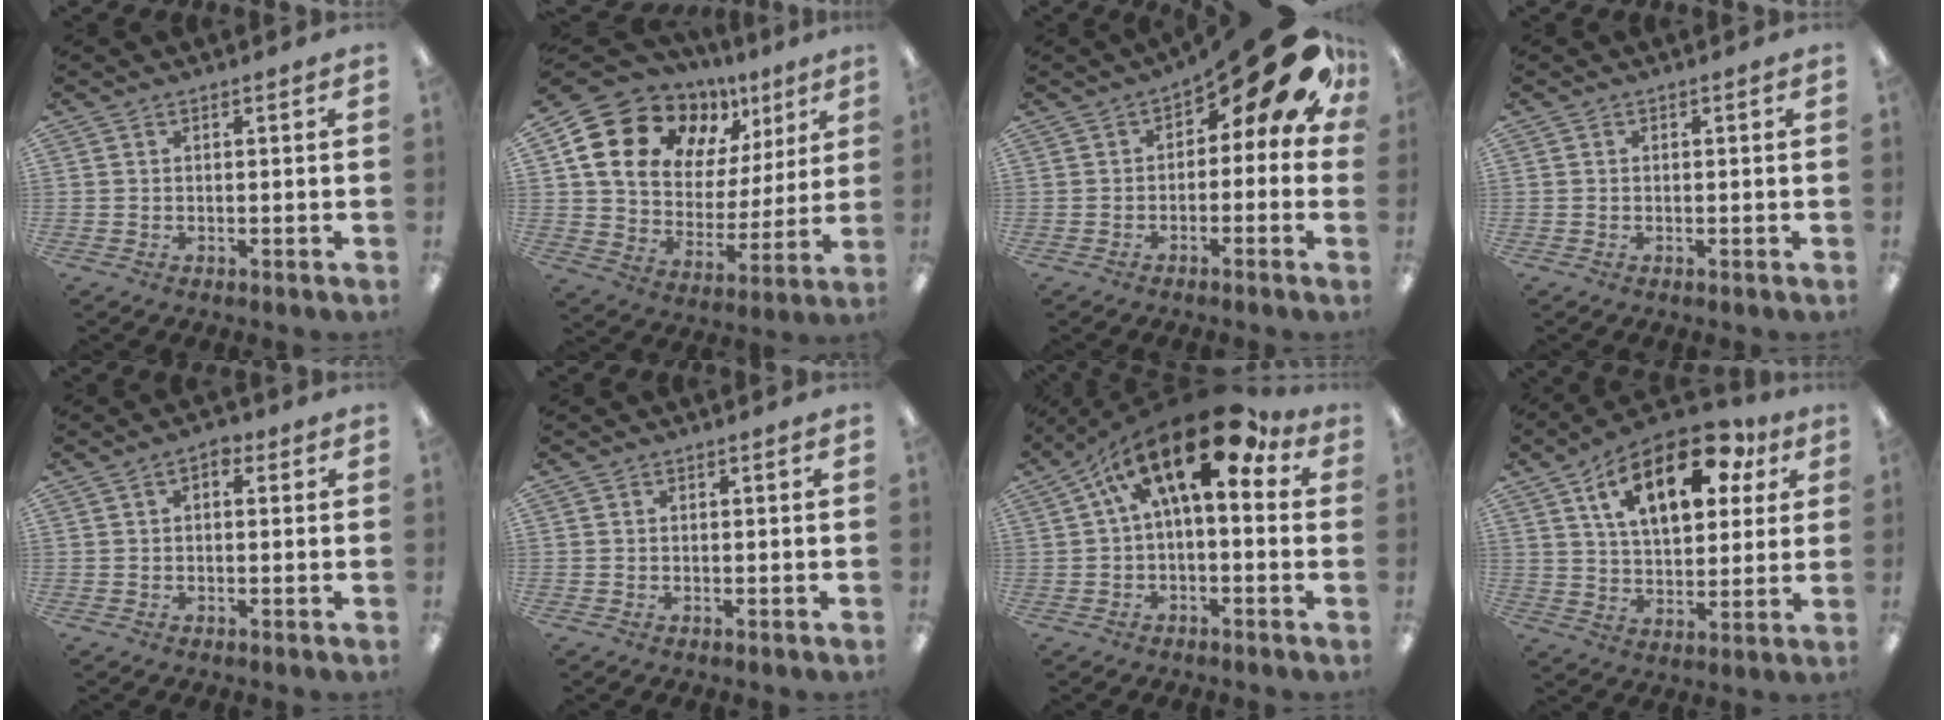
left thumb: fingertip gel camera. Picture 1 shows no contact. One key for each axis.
{"total": 18.0, "fx": 10.6, "fy": 12.1, "fz": 8.0, "tx": -0.148, "ty": -0.055, "tz": 0.198}
{"total": 15.4, "fx": 6.7, "fy": 6.1, "fz": 12.5, "tx": -0.159, "ty": -0.042, "tz": 0.108}
{"total": 0.0}
{"total": 2.7, "fx": 0.5, "fy": 1.7, "fz": 2.1, "tx": -0.025, "ty": 0.003, "tz": 0.004}
{"total": 0.0}
{"total": 17.8, "fx": 7.6, "fy": 7.5, "fz": 14.2, "tx": -0.242, "ty": -0.038, "tz": 0.125}
{"total": 20.1, "fx": 9.7, "fy": 10.1, "fz": 14.3, "tx": -0.217, "ty": -0.026, "tz": 0.159}